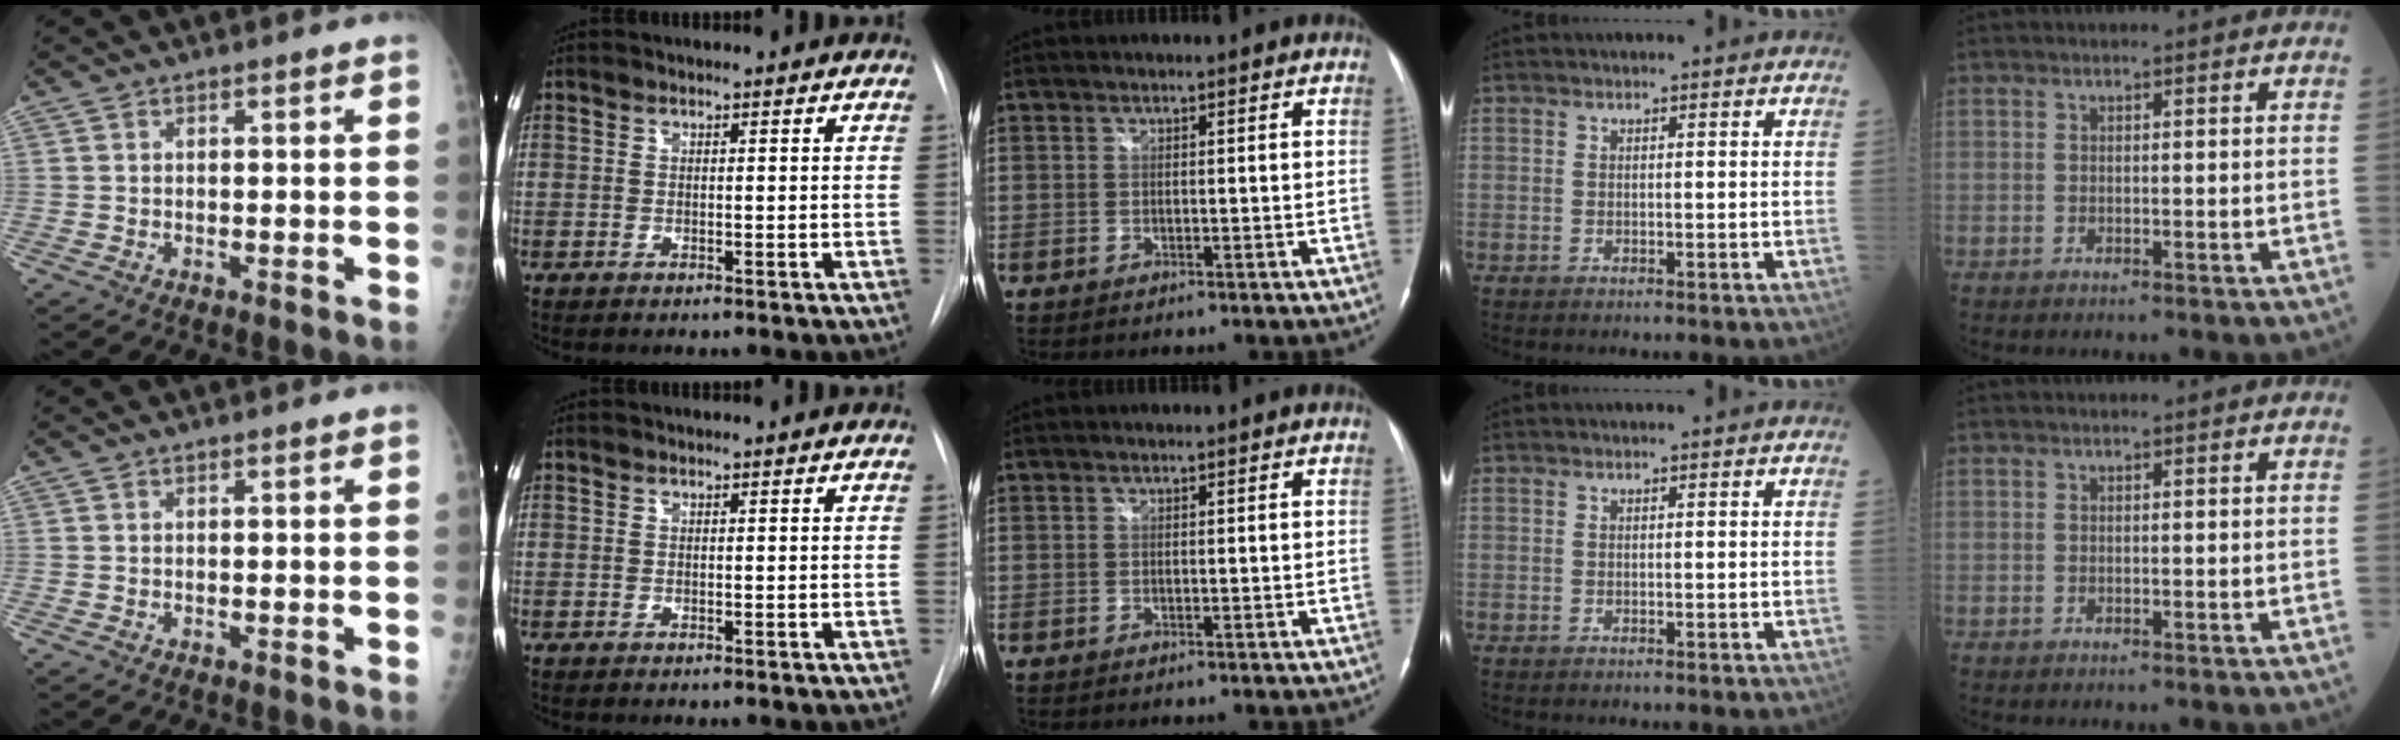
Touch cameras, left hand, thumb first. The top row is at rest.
{}